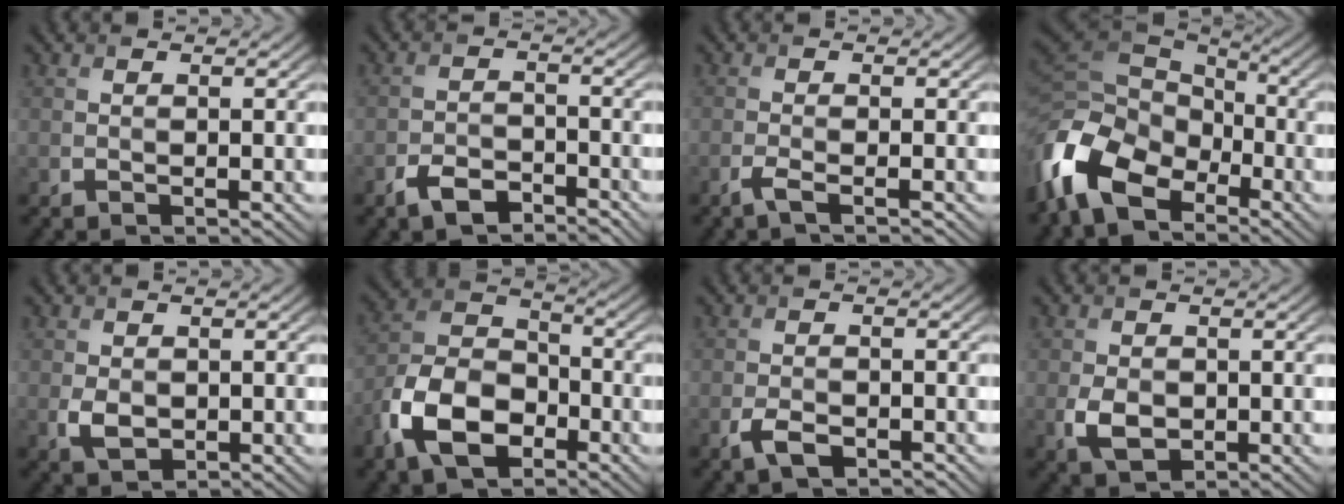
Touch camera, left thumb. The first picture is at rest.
{"total": 4.1, "force": [-3.1, 1.9, 2.0], "torque": [-0.037, -0.002, -0.063]}
{"total": 2.1, "force": [-1.3, 0.3, 1.6], "torque": [-0.030, 0.002, -0.037]}
{"total": 14.2, "force": [-6.5, 9.0, 8.9], "torque": [-0.243, -0.040, -0.126]}
{"total": 2.6, "force": [-0.3, 2.0, 1.7], "torque": [-0.041, -0.009, -0.002]}
{"total": 11.3, "force": [-5.5, 6.9, 7.1], "torque": [-0.163, -0.004, -0.122]}
{"total": 3.0, "force": [-1.8, 1.5, 2.0], "torque": [-0.041, -0.005, -0.035]}
{"total": 3.8, "force": [-0.7, 2.7, 2.5], "torque": [-0.060, -0.012, -0.013]}